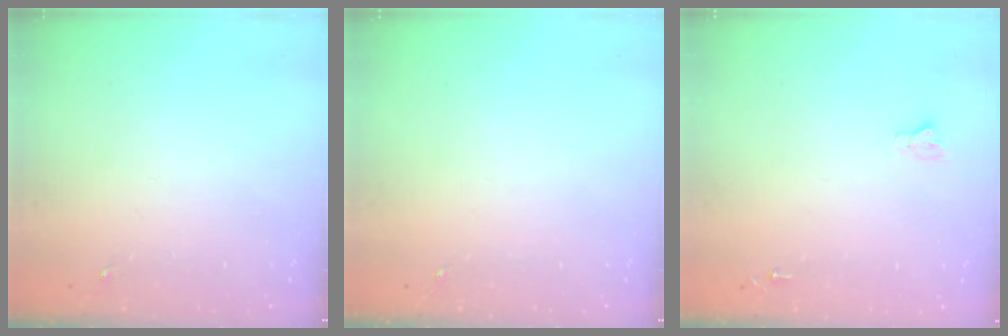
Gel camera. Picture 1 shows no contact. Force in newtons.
{"total": 0.0}
{"total": 2.7, "press": 2.7, "slide": 0.0}